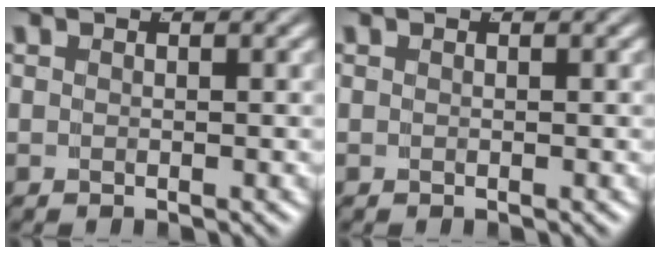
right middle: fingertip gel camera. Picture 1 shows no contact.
{"total": 0.0}